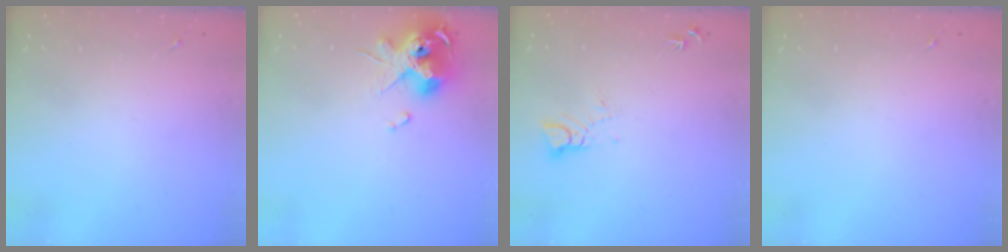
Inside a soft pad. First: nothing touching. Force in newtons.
{"total": 13.0, "press": 12.9, "slide": 1.8}
{"total": 3.8, "press": 3.8, "slide": 0.2}
{"total": 0.0}